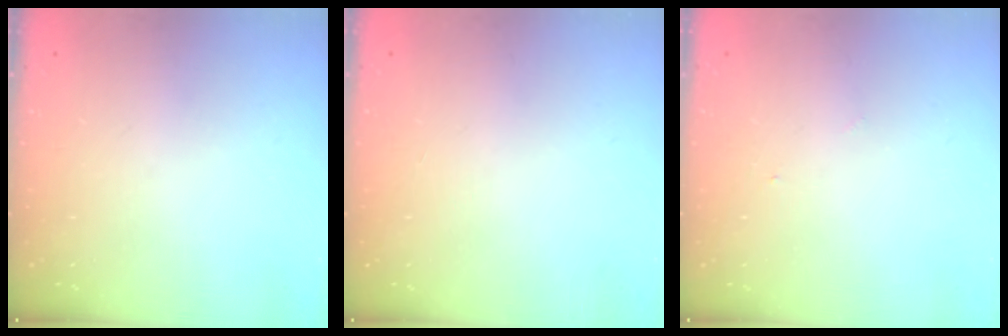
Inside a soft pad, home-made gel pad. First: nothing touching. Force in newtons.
{"total": 2.4, "press": 2.3, "slide": 0.2}
{"total": 2.8, "press": 2.8, "slide": 0.3}